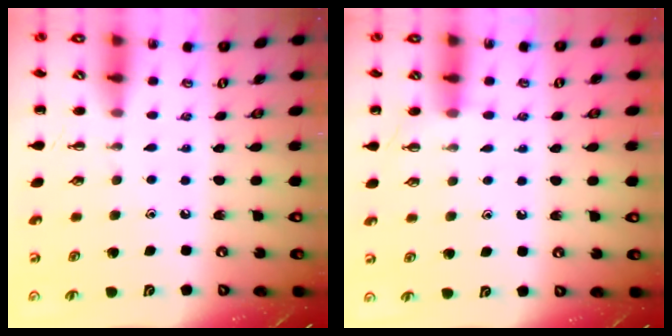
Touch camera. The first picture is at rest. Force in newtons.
{"total": 6.9, "press": 6.7, "slide": 1.6}